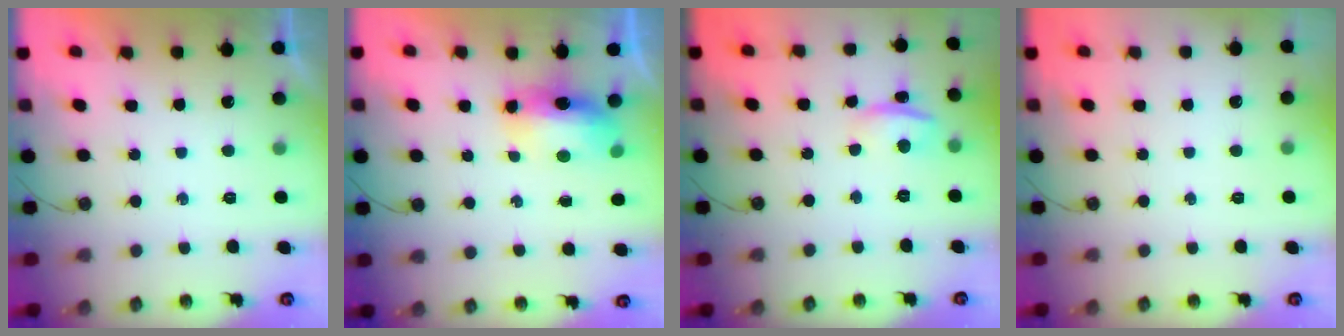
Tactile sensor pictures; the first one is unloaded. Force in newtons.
{"total": 8.4, "press": 8.4, "slide": 0.7}
{"total": 3.4, "press": 2.7, "slide": 2.1}
{"total": 0.0}